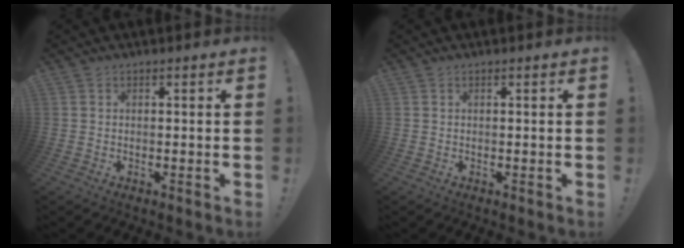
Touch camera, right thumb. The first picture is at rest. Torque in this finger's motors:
{"motor_torque": [-0.08, 0.17, -0.09, 0.02, 0.04]}